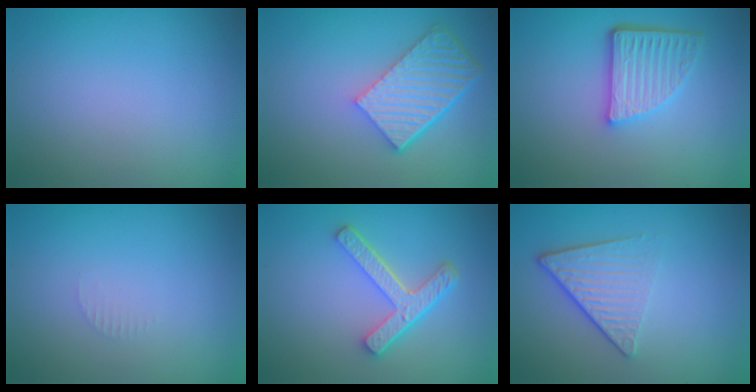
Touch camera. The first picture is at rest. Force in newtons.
{"total": 6.2, "press": 4.3, "slide": 4.5}
{"total": 4.8, "press": 3.5, "slide": 3.3}
{"total": 0.7, "press": 0.6, "slide": 0.1}
{"total": 4.2, "press": 3.1, "slide": 2.8}
{"total": 4.7, "press": 3.0, "slide": 3.7}